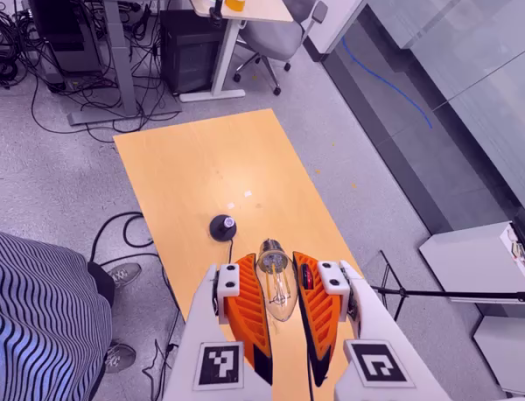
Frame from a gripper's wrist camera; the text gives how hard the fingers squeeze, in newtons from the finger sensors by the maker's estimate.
{"total": 21.8, "left": 25.0, "right": 18.7}